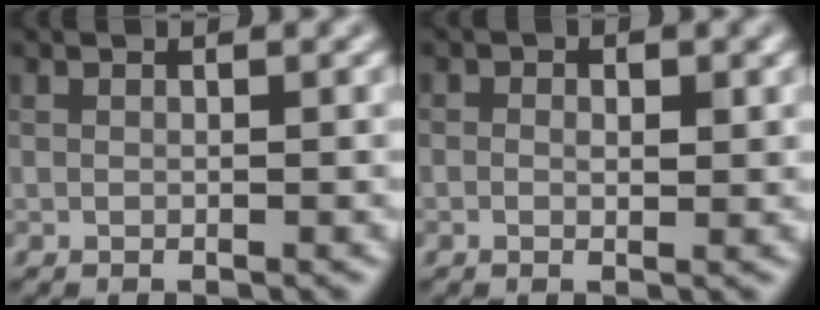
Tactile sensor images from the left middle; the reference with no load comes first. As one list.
[{"total": 0.9, "force": [-0.8, -0.3, 0.0], "torque": [0.007, -0.013, -0.003]}]